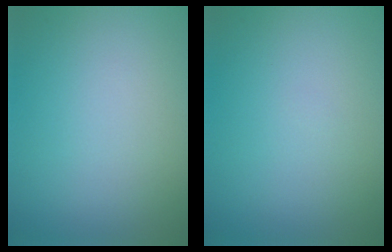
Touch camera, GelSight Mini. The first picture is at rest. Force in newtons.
{"total": 0.0}